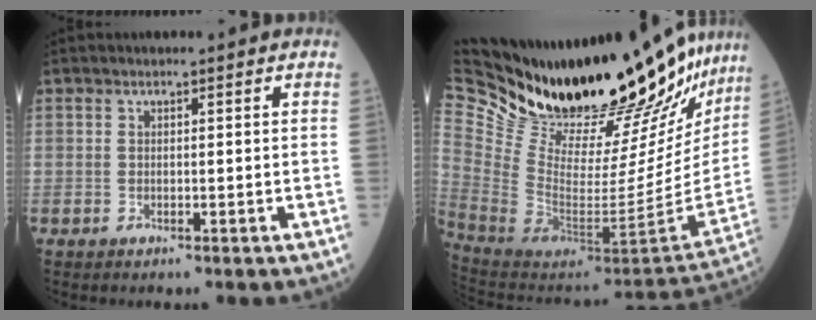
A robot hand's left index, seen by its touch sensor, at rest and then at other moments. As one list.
[{"total": 37.3, "force": [31.6, 9.1, 17.6], "torque": [-0.306, -0.097, 0.463]}]